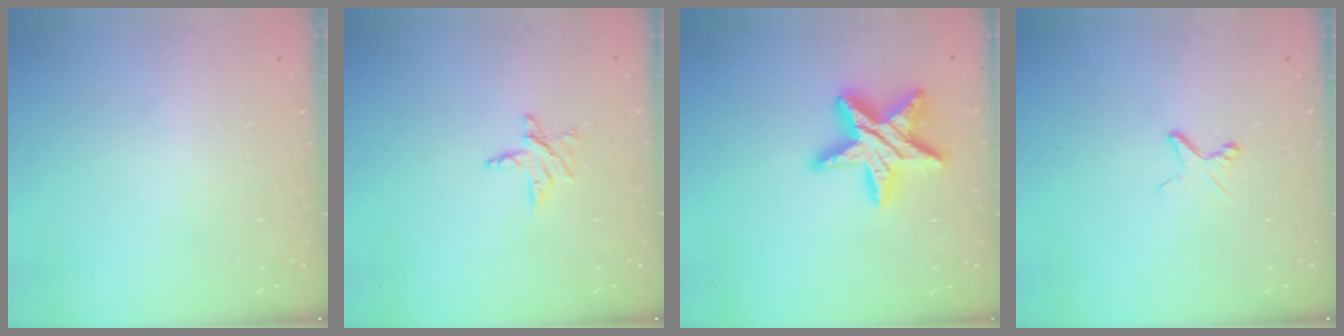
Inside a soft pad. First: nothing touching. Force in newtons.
{"total": 5.6, "press": 5.5, "slide": 0.5}
{"total": 16.6, "press": 16.6, "slide": 1.1}
{"total": 3.6, "press": 3.6, "slide": 0.3}